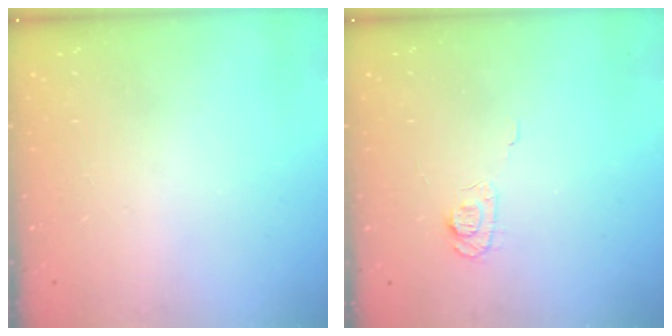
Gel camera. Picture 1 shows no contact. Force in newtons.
{"total": 5.5, "press": 5.4, "slide": 0.9}